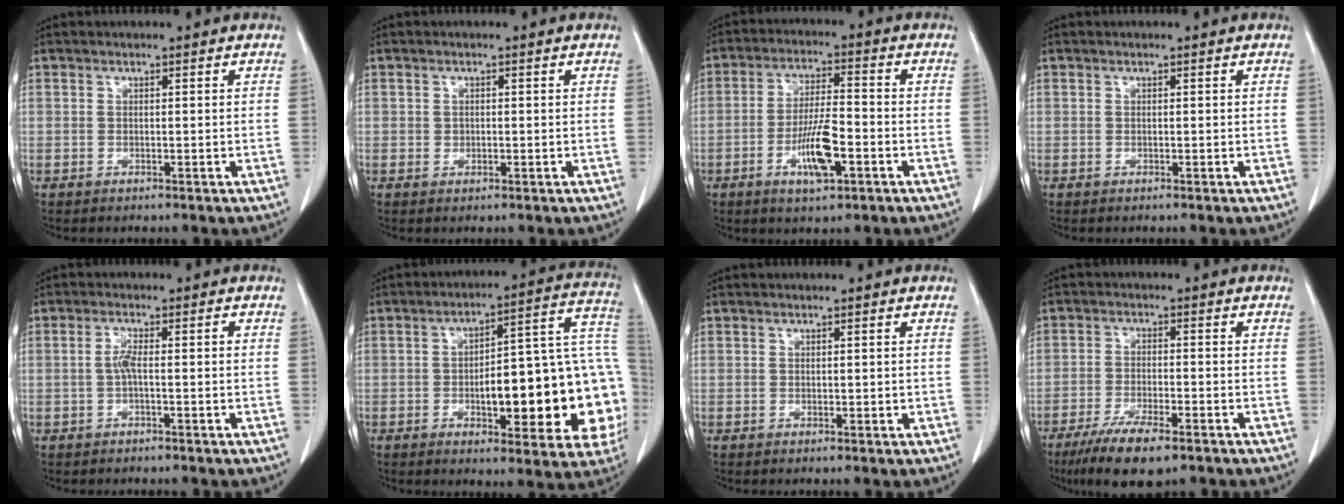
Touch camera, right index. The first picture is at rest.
{"total": 0.9, "force": [0.0, 0.8, 0.4], "torque": [-0.007, 0.001, 0.001]}
{"total": 8.3, "force": [-3.2, 1.9, 7.5], "torque": [-0.144, -0.002, -0.054]}
{"total": 0.0}
{"total": 2.7, "force": [-0.5, 0.5, 2.6], "torque": [-0.051, 0.008, -0.009]}
{"total": 23.5, "force": [-4.2, 6.3, 22.2], "torque": [-0.217, 0.040, -0.041]}
{"total": 0.7, "force": [0.0, 0.4, 0.6], "torque": [-0.006, 0.000, 0.002]}
{"total": 9.5, "force": [-6.5, 1.8, 6.6], "torque": [-0.114, -0.020, -0.105]}